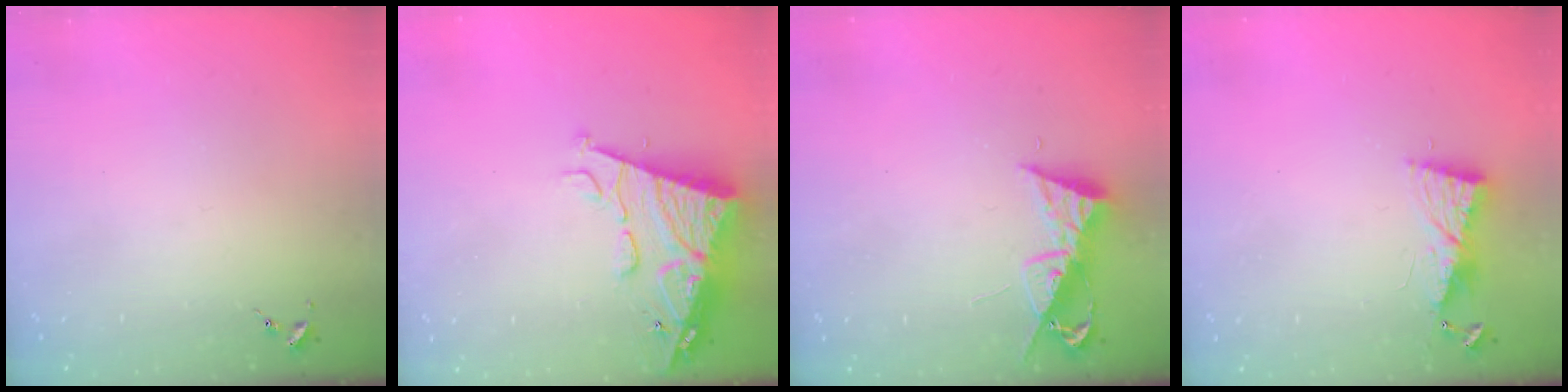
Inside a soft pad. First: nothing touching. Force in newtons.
{"total": 14.2, "press": 14.1, "slide": 1.5}
{"total": 9.2, "press": 9.2, "slide": 0.5}
{"total": 8.7, "press": 8.7, "slide": 0.8}